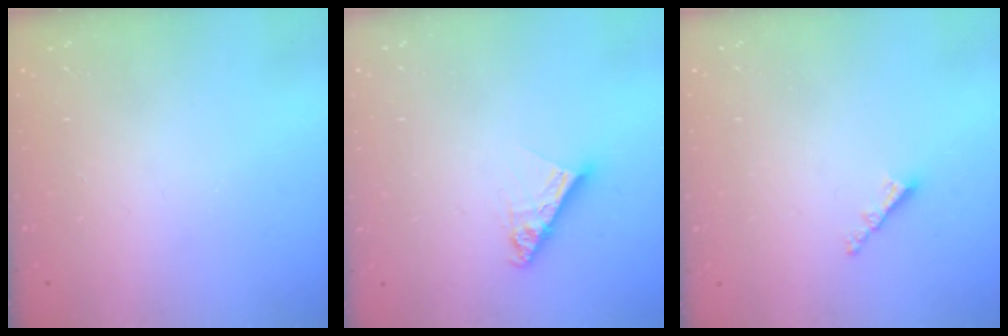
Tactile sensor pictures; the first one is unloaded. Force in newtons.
{"total": 8.1, "press": 8.1, "slide": 0.7}
{"total": 2.9, "press": 2.9, "slide": 0.5}